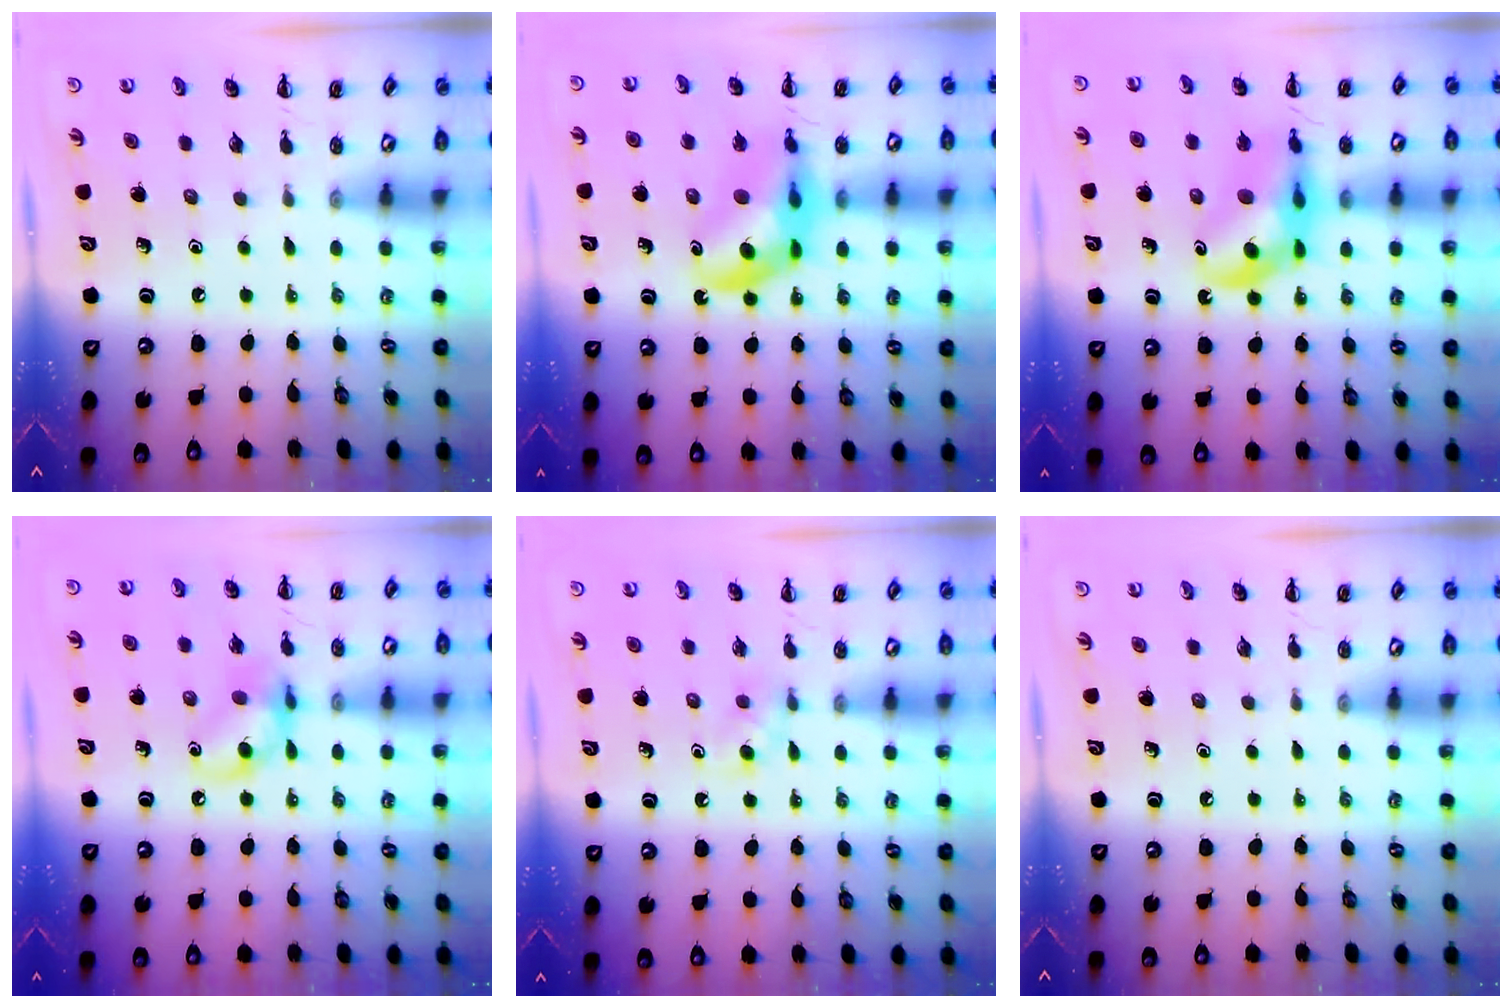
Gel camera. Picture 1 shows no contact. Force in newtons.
{"total": 12.6, "press": 12.1, "slide": 3.5}
{"total": 12.9, "press": 12.4, "slide": 3.7}
{"total": 11.3, "press": 11.2, "slide": 1.4}
{"total": 3.0, "press": 2.7, "slide": 1.2}
{"total": 0.0}